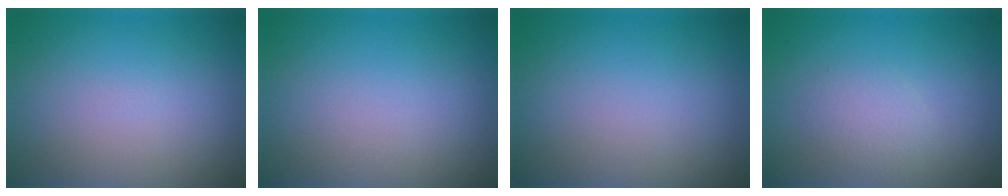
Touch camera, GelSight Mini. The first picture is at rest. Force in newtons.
{"total": 0.0}
{"total": 0.0}
{"total": 1.7, "press": 1.7, "slide": 0.0}